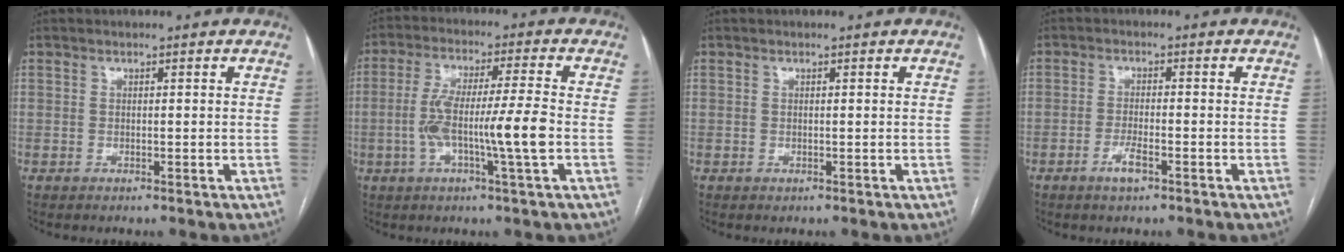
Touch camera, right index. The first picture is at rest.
{"total": 10.4, "force": [-2.1, -0.3, 10.1], "torque": [-0.195, 0.006, -0.042]}
{"total": 0.0}
{"total": 3.1, "force": [-1.8, 0.6, 2.5], "torque": [-0.050, -0.001, -0.033]}